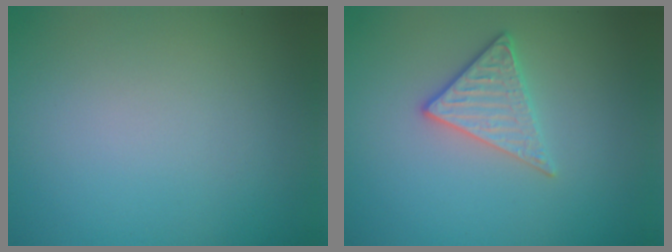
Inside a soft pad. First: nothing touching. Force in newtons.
{"total": 2.9, "press": 2.6, "slide": 1.3}